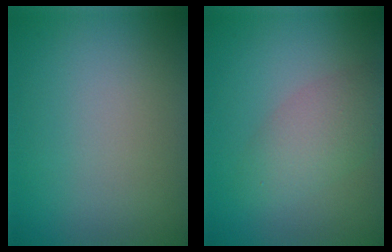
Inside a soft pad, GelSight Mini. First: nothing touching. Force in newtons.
{"total": 2.7, "press": 2.7, "slide": 0.2}